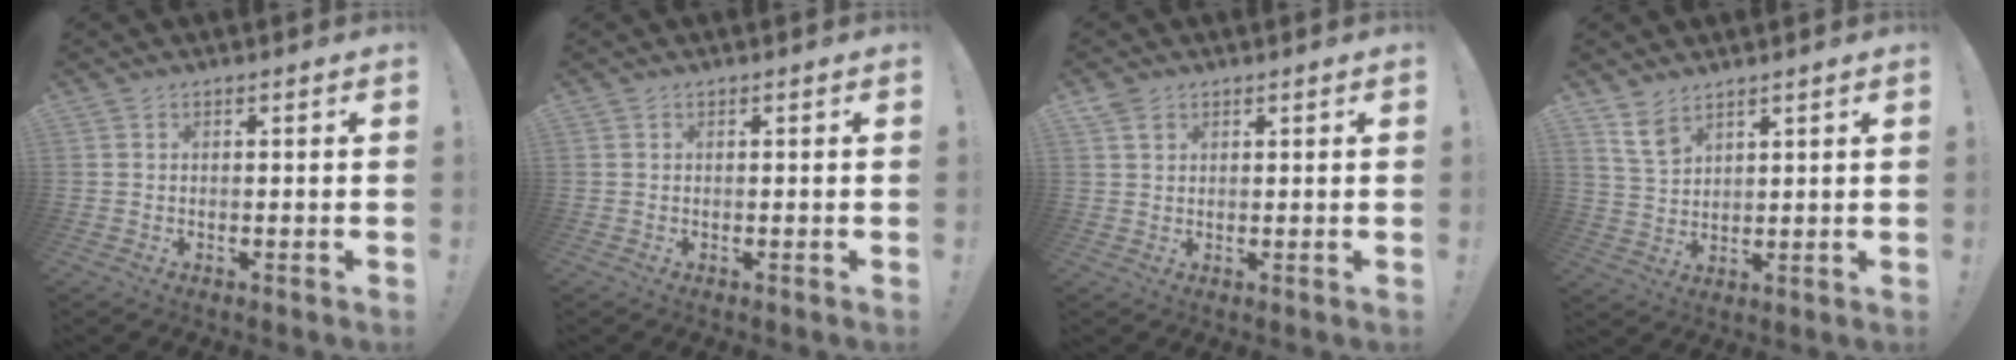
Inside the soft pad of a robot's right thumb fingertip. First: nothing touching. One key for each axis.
{"total": 0.0}
{"total": 2.8, "fx": 1.8, "fy": 1.8, "fz": 1.2, "tx": -0.012, "ty": -0.010, "tz": 0.033}
{"total": 6.9, "fx": 5.0, "fy": 3.8, "fz": 2.8, "tx": -0.052, "ty": -0.026, "tz": 0.099}